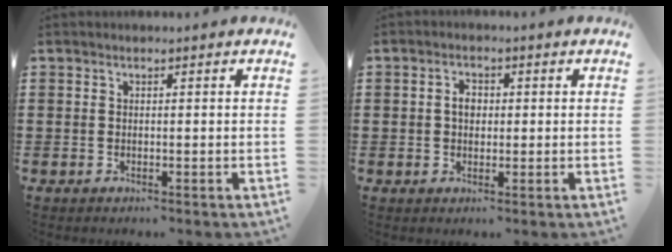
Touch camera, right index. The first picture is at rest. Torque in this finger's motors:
{"motor_torque": [0.57, -0.24, 0.20, 0.07]}